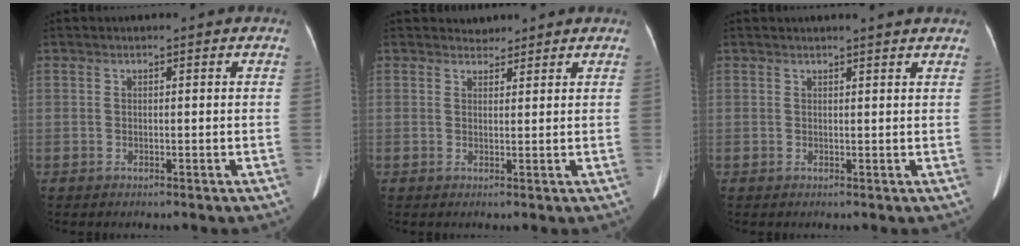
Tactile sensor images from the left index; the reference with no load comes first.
{"total": 1.7, "force": [1.5, 0.7, -0.5], "torque": [0.007, 0.005, 0.021]}
{"total": 4.4, "force": [4.1, -0.3, 1.5], "torque": [-0.020, 0.012, 0.040]}